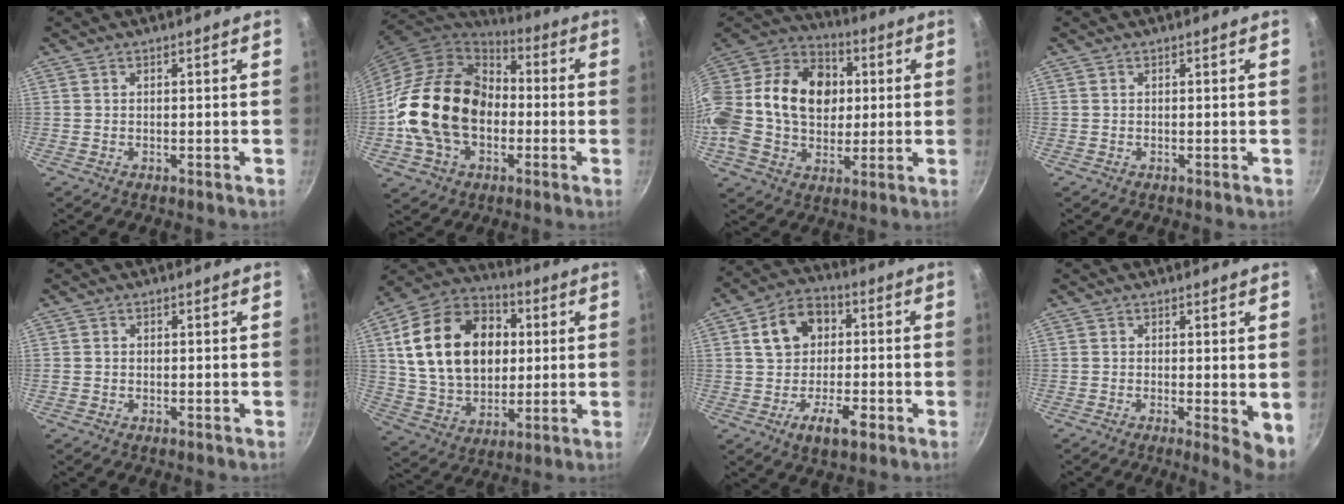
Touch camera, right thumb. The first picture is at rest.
{"total": 22.0, "force": [-2.5, 16.1, 14.8], "torque": [-0.247, 0.044, -0.048]}
{"total": 25.4, "force": [2.5, 19.2, 16.4], "torque": [-0.290, 0.031, 0.032]}
{"total": 0.0}
{"total": 0.7, "force": [-0.1, 0.7, 0.1], "torque": [-0.003, 0.000, -0.001]}
{"total": 23.8, "force": [4.0, 17.1, 16.1], "torque": [-0.255, 0.009, 0.072]}
{"total": 12.3, "force": [-1.4, 9.0, 8.2], "torque": [-0.101, 0.031, -0.035]}
{"total": 5.0, "force": [-0.6, 1.4, 4.8], "torque": [-0.060, -0.010, -0.006]}